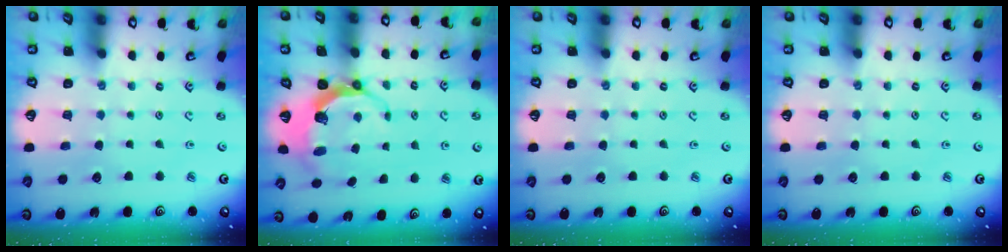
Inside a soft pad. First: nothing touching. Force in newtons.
{"total": 6.9, "press": 5.2, "slide": 4.5}
{"total": 0.0}
{"total": 0.0}